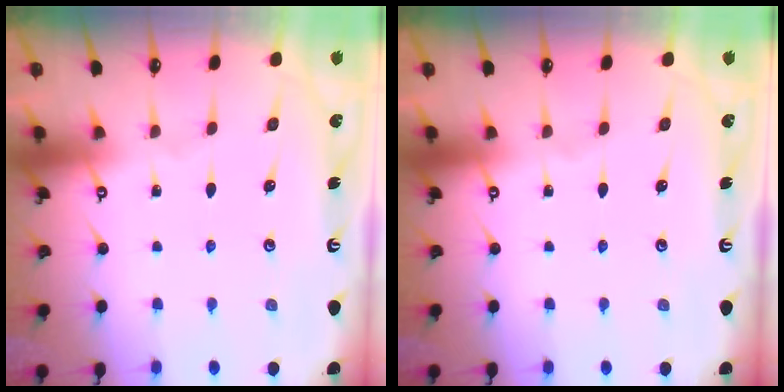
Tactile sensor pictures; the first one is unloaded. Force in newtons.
{"total": 0.0}